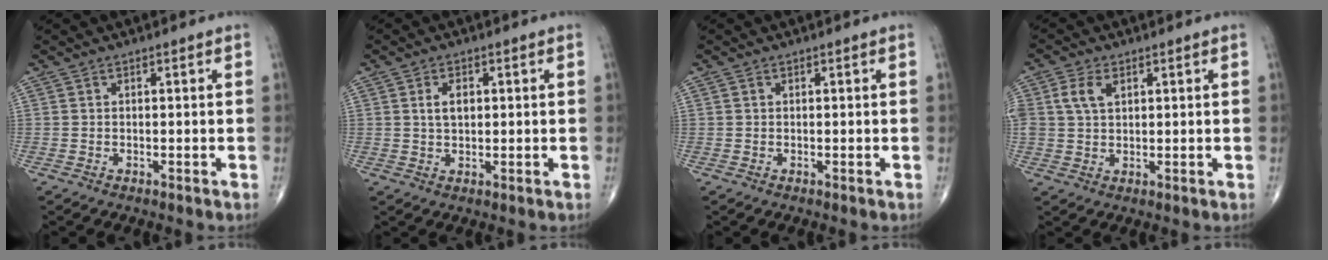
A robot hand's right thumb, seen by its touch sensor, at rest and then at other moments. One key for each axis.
{"total": 3.6, "fx": 0.9, "fy": 2.2, "fz": 2.8, "tx": -0.046, "ty": 0.000, "tz": 0.018}
{"total": 0.0}
{"total": 5.0, "fx": 1.8, "fy": 3.2, "fz": 3.5, "tx": -0.069, "ty": 0.003, "tz": 0.036}